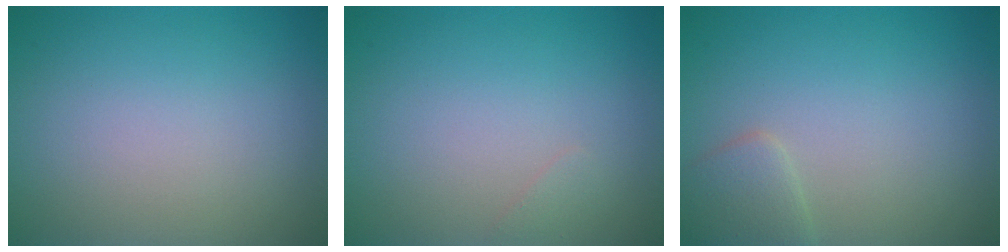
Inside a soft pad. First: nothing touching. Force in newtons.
{"total": 0.5, "press": 0.5, "slide": 0.1}
{"total": 2.0, "press": 2.0, "slide": 0.0}